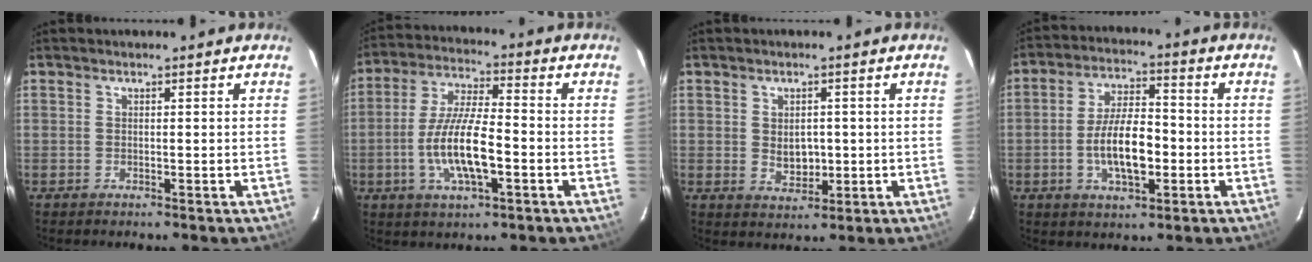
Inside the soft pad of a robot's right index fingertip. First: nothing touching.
{"total": 12.2, "force": [-3.4, 3.4, 11.2], "torque": [-0.226, -0.001, -0.063]}
{"total": 4.4, "force": [0.0, 3.3, 3.0], "torque": [-0.048, 0.000, 0.008]}
{"total": 10.6, "force": [-2.5, 4.5, 9.3], "torque": [-0.178, 0.006, -0.040]}